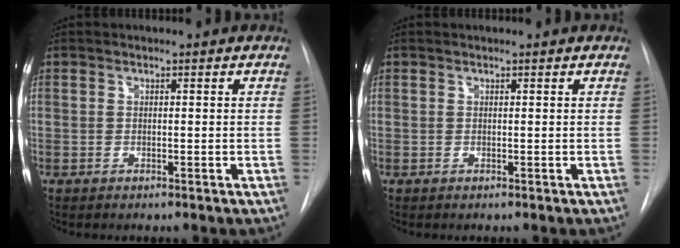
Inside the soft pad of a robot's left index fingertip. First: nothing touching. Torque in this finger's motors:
{"motor_torque": [0.18, -0.16, 0.03, 0.01]}